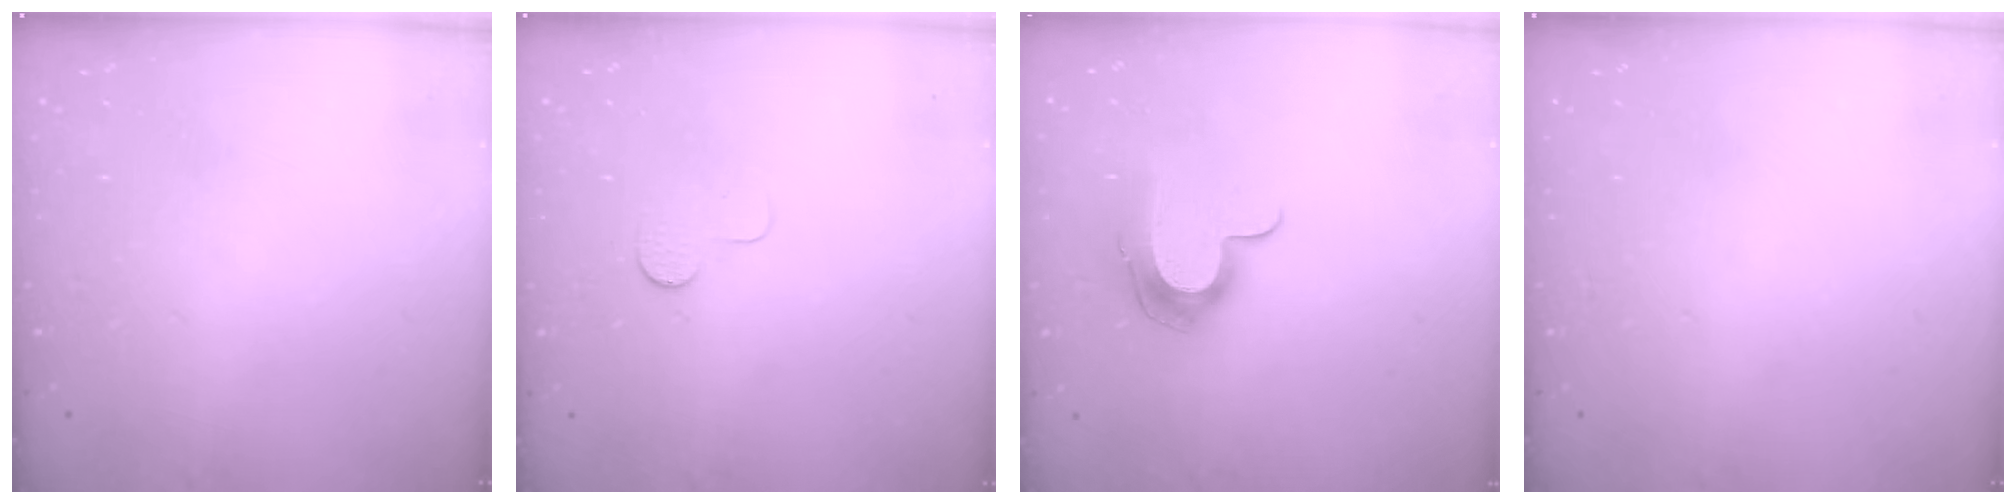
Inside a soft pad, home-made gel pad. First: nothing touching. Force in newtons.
{"total": 3.9, "press": 3.9, "slide": 0.3}
{"total": 11.6, "press": 11.6, "slide": 0.8}
{"total": 0.0}